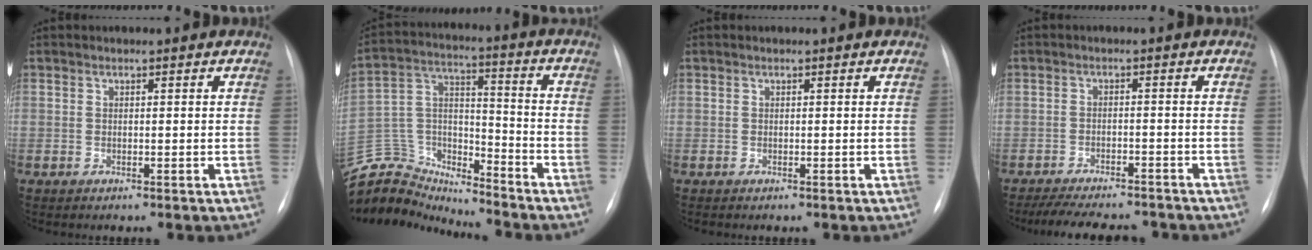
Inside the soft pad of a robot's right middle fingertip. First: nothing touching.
{"total": 15.9, "force": [-15.4, 3.8, 0.8], "torque": [-0.026, 0.060, -0.274]}
{"total": 0.0}
{"total": 12.5, "force": [-11.1, 3.1, 4.7], "torque": [-0.082, 0.002, -0.151]}